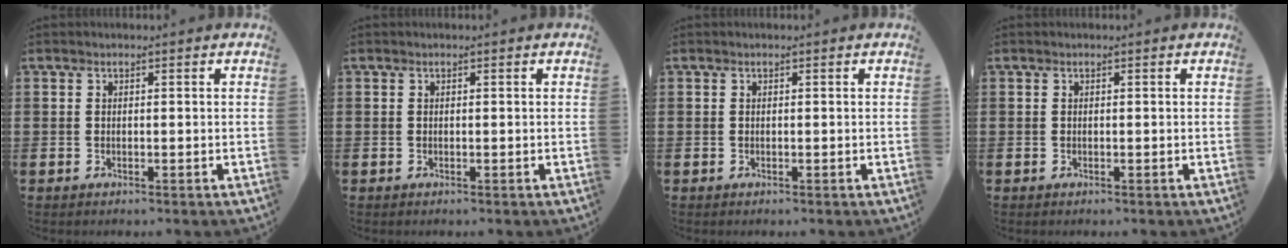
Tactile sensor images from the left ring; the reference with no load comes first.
{"total": 0.0}
{"total": 0.0}
{"total": 0.0}